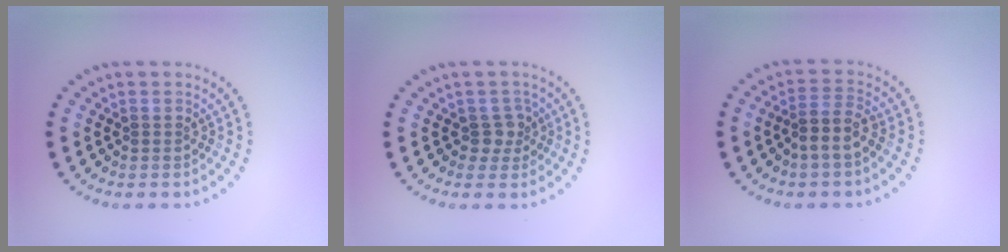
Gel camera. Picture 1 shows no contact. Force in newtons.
{"total": 1.8, "press": 1.5, "slide": 1.0}
{"total": 2.4, "press": 2.0, "slide": 1.3}